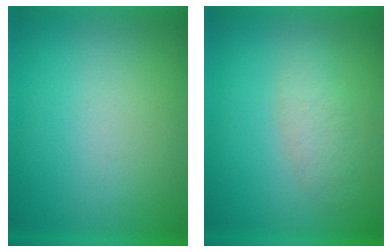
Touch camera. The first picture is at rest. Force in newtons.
{"total": 2.7}